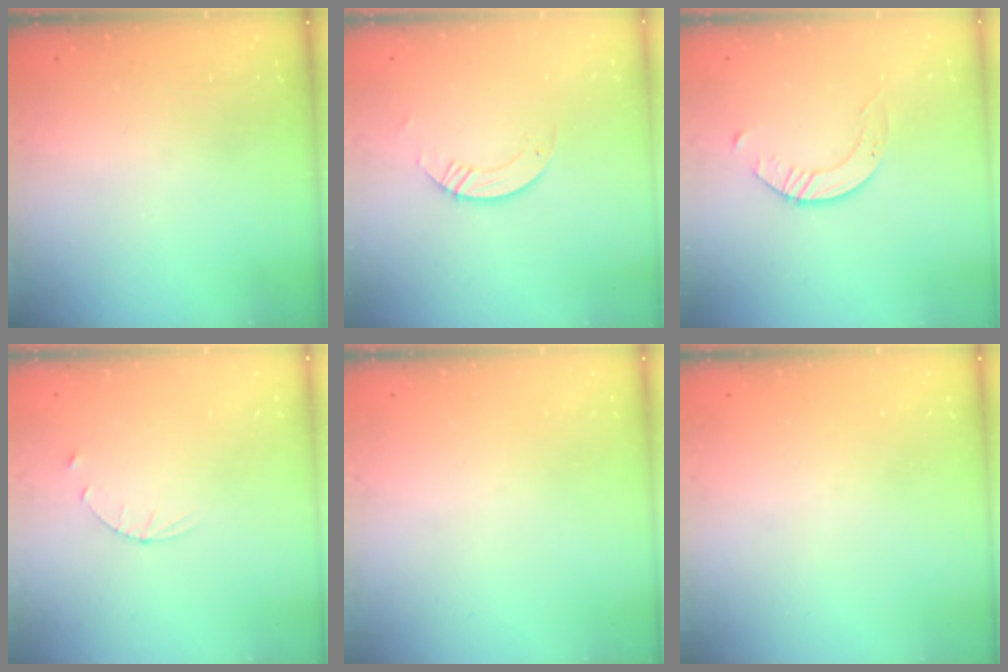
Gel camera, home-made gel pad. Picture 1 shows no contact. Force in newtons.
{"total": 3.2, "press": 3.2, "slide": 0.3}
{"total": 2.6, "press": 2.6, "slide": 0.3}
{"total": 3.0, "press": 2.9, "slide": 0.4}
{"total": 0.0}
{"total": 0.0}